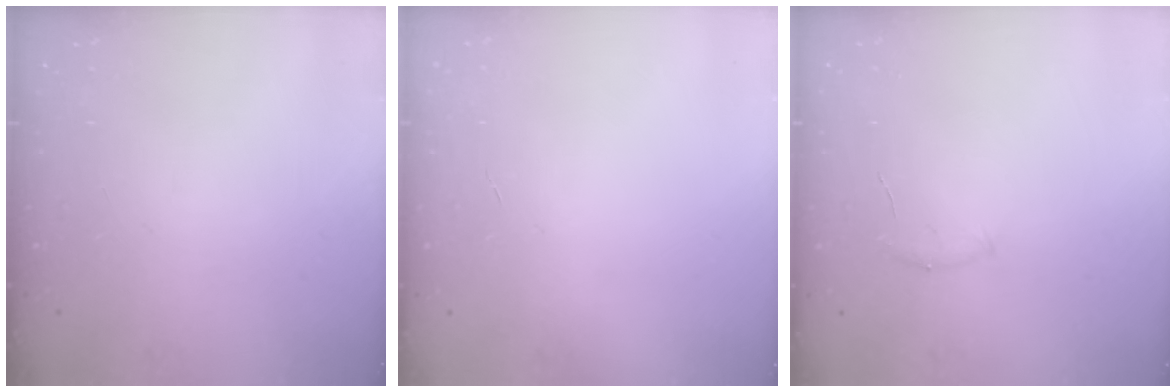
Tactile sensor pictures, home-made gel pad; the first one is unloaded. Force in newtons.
{"total": 0.0}
{"total": 5.5, "press": 5.4, "slide": 1.3}